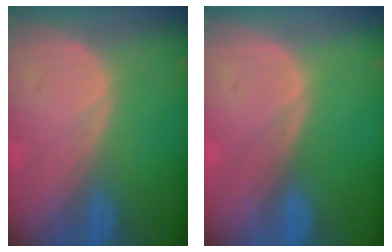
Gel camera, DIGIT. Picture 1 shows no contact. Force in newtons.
{"total": 0.0}